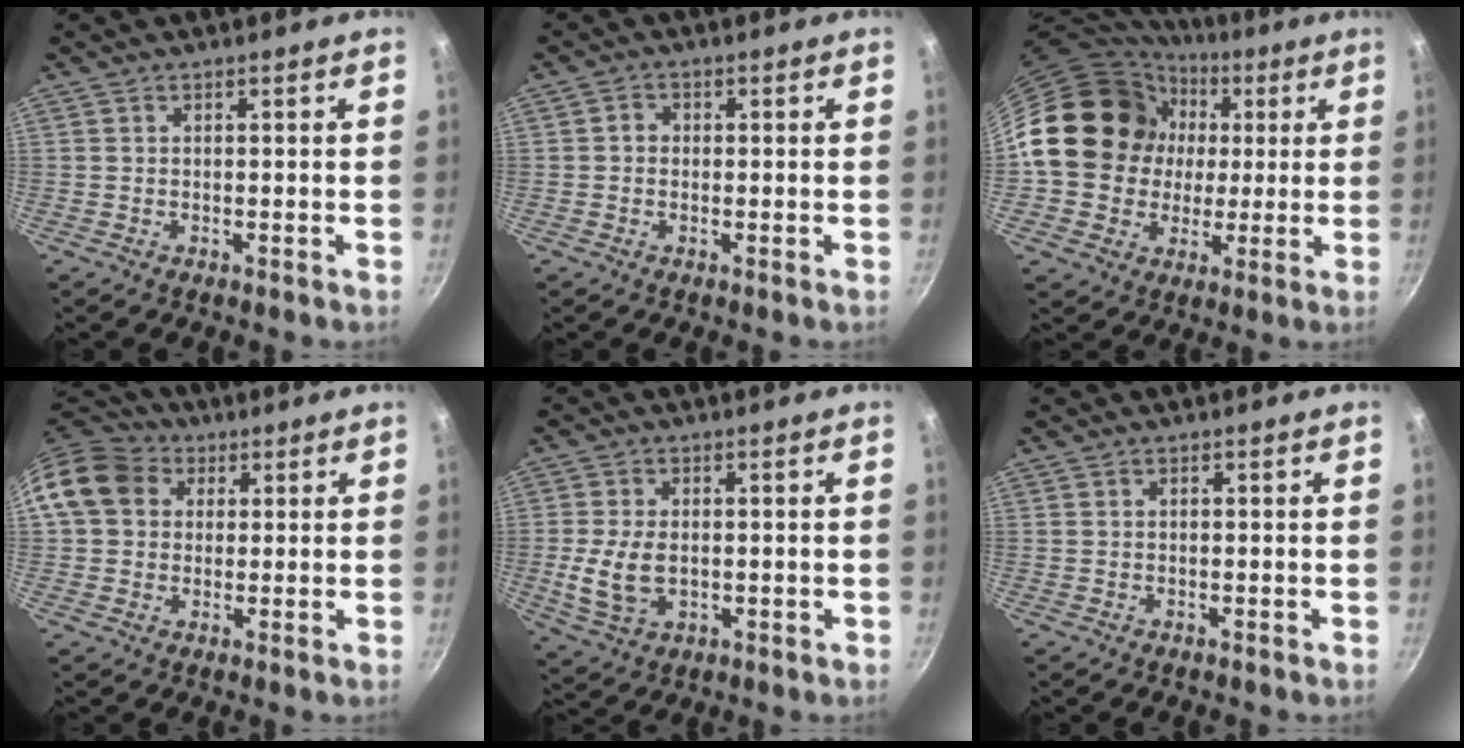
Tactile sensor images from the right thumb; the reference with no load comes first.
{"total": 1.8, "force": [0.0, 1.6, 0.8], "torque": [-0.008, 0.005, -0.004]}
{"total": 19.2, "force": [2.4, 16.8, 8.8], "torque": [-0.141, 0.022, 0.044]}
{"total": 12.2, "force": [3.4, 10.0, 6.0], "torque": [-0.089, 0.021, 0.045]}
{"total": 8.4, "force": [-0.4, 5.3, 6.5], "torque": [-0.130, -0.002, 0.000]}
{"total": 0.0}